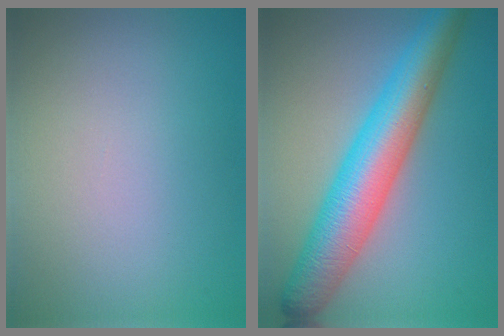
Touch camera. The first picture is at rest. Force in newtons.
{"total": 8.7, "press": 8.7, "slide": 0.1}